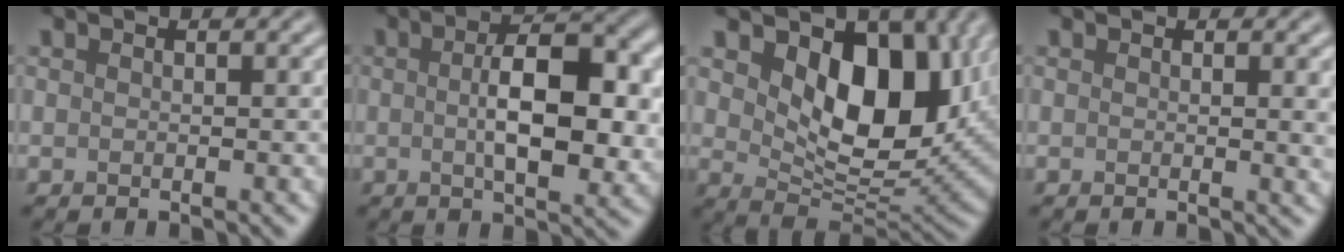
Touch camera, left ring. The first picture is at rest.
{"total": 8.2, "force": [0.2, 3.6, 7.3], "torque": [-0.114, 0.000, 0.001]}
{"total": 10.1, "force": [3.2, 6.0, 7.5], "torque": [-0.115, -0.019, 0.051]}
{"total": 1.7, "force": [0.3, 0.5, 1.6], "torque": [-0.012, -0.001, 0.001]}